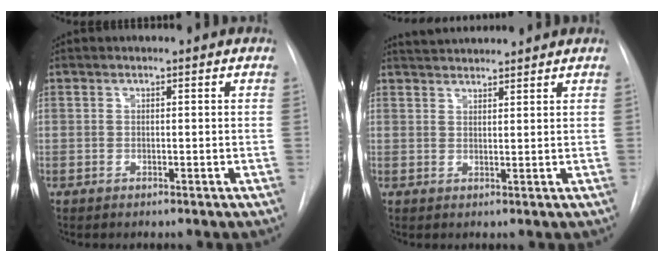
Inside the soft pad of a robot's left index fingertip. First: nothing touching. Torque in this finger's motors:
{"motor_torque": [-0.12, -0.58, 0.07, 0.04]}